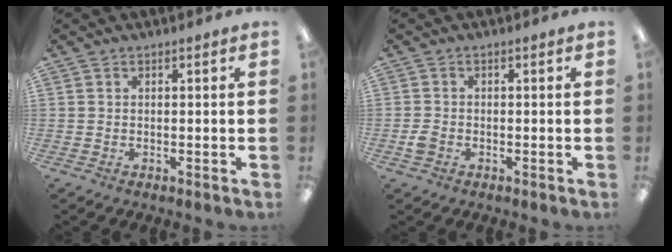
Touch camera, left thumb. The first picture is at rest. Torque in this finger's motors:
{"motor_torque": [-0.22, 0.28, -0.13, 0.12, 0.00]}